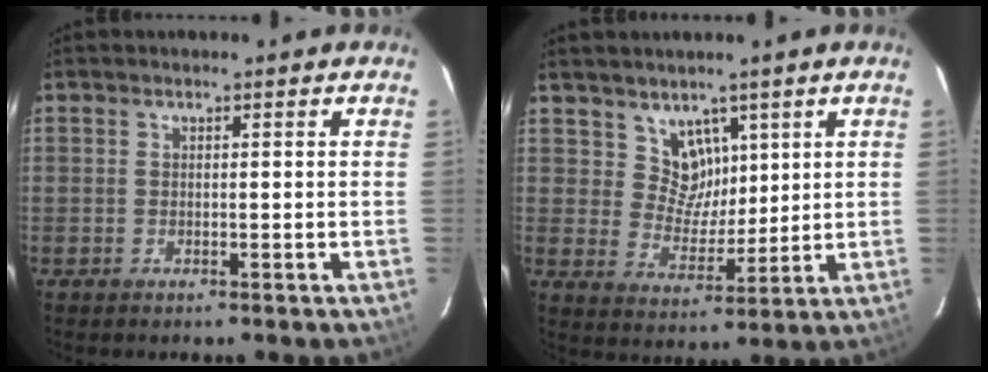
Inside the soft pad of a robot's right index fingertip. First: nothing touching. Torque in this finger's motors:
{"motor_torque": [-0.02, 0.05, 0.00, 0.00]}